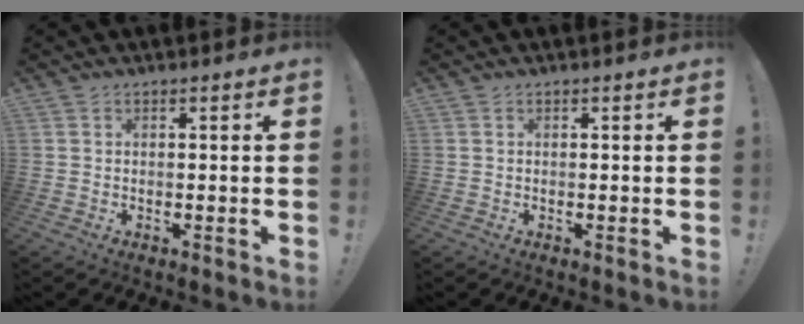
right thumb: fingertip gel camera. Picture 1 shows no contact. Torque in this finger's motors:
{"motor_torque": [-0.01, 0.00, 0.00, 0.00, 0.00]}